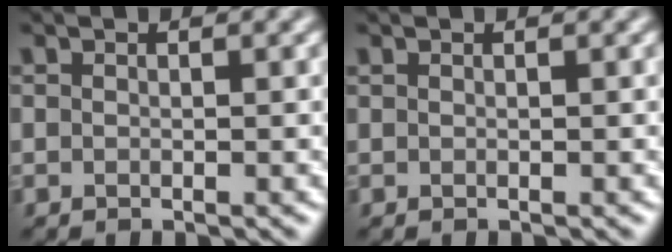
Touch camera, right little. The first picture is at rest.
{"total": 0.0}